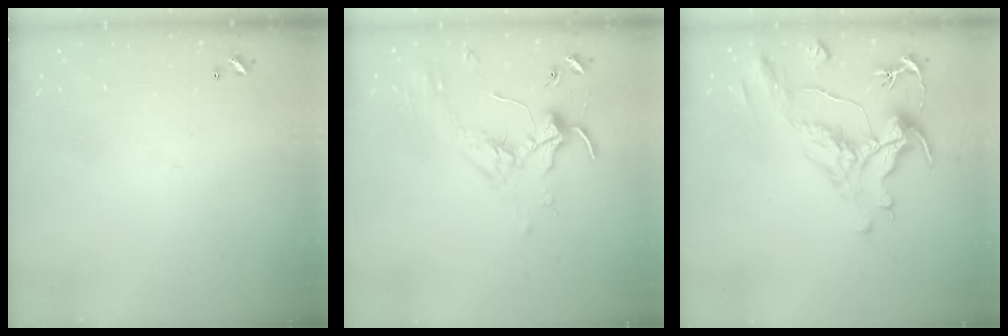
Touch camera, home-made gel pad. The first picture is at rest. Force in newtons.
{"total": 1.7, "press": 1.7, "slide": 0.4}
{"total": 1.9, "press": 0.9, "slide": 1.7}